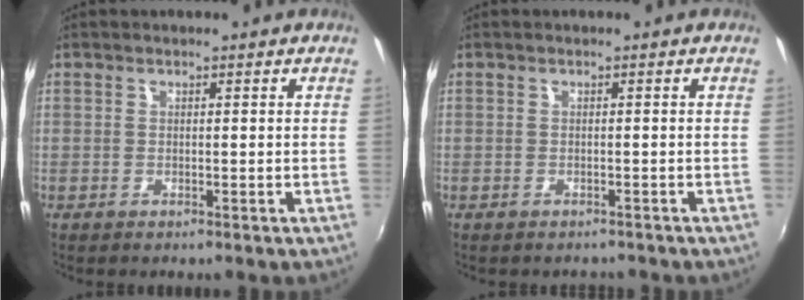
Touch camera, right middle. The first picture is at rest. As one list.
[{"total": 1.7, "force": [-1.4, 0.7, 0.3], "torque": [-0.009, -0.007, -0.018]}]